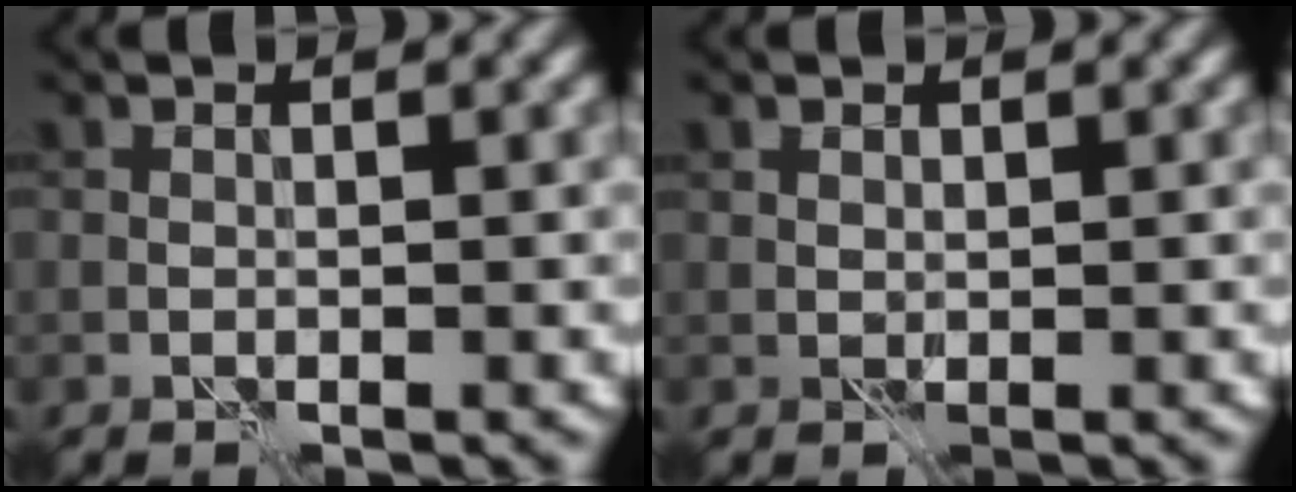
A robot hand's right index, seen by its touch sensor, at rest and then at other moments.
{"total": 0.6, "force": [0.2, 0.6, 0.3], "torque": [-0.006, -0.001, 0.005]}